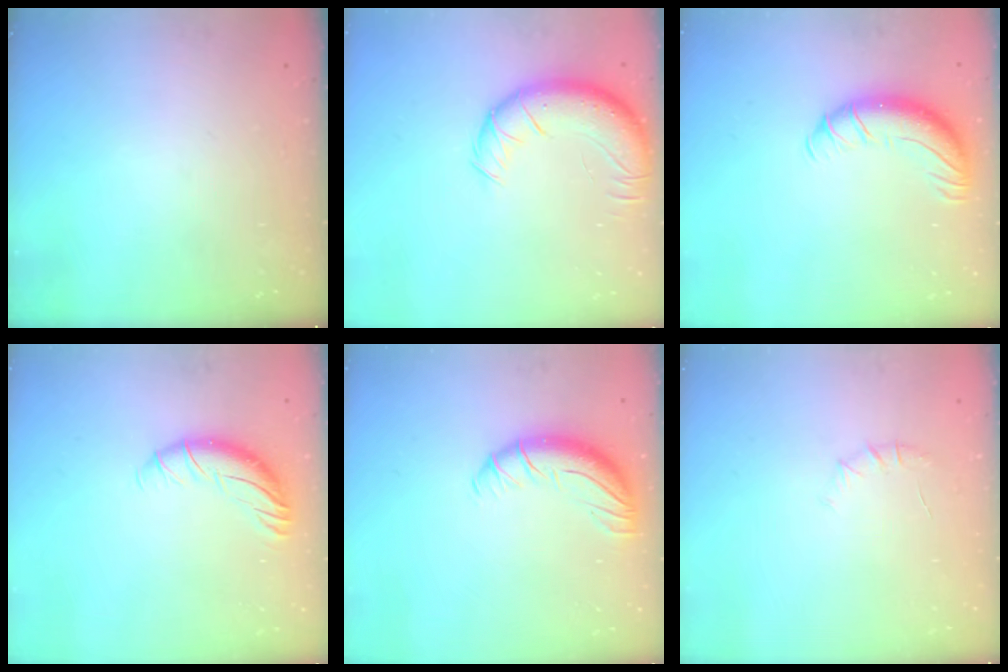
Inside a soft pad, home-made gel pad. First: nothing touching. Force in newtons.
{"total": 13.9, "press": 13.5, "slide": 3.3}
{"total": 11.1, "press": 10.9, "slide": 2.4}
{"total": 9.6, "press": 9.4, "slide": 1.9}
{"total": 11.5, "press": 11.2, "slide": 2.6}
{"total": 4.5, "press": 4.2, "slide": 1.6}